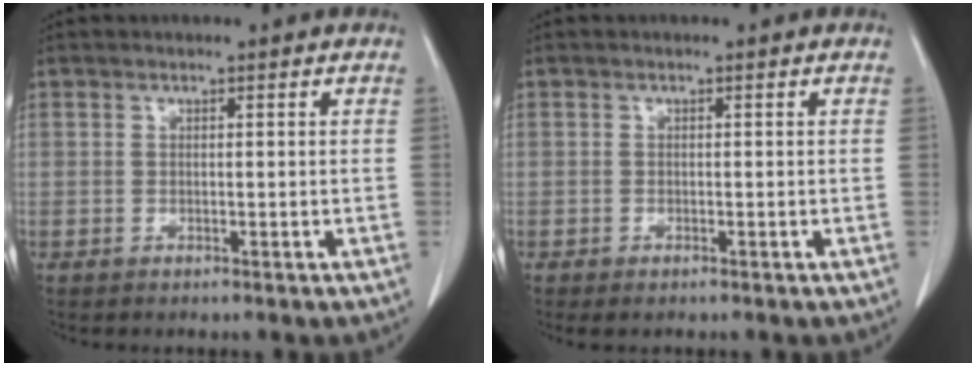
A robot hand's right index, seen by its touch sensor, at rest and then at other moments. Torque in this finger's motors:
{"motor_torque": [0.15, 0.02, -0.01, 0.01]}